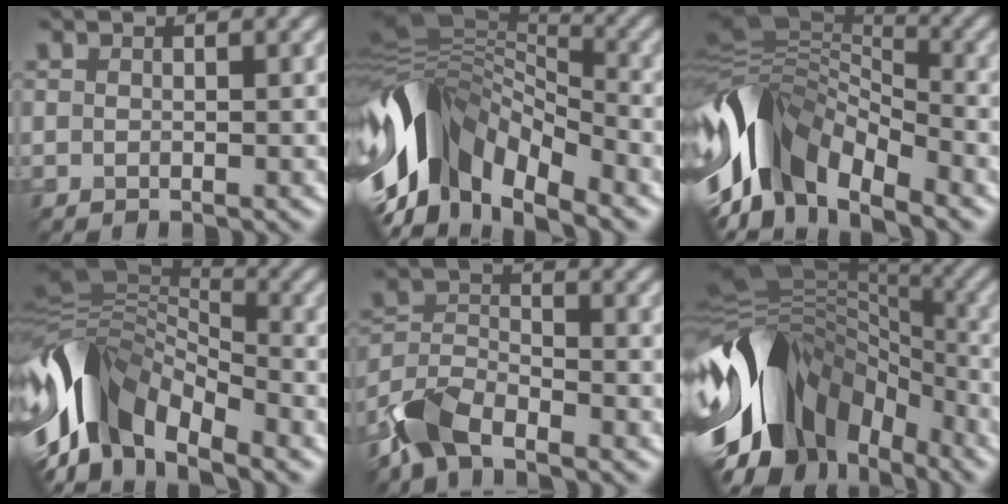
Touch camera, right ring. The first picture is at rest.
{"total": 13.3, "force": [-3.9, 7.7, 10.1], "torque": [-0.203, 0.023, -0.082]}
{"total": 11.5, "force": [-4.3, 6.6, 8.3], "torque": [-0.154, 0.015, -0.100]}
{"total": 10.5, "force": [-4.1, 6.0, 7.5], "torque": [-0.138, 0.015, -0.098]}
{"total": 5.1, "force": [-4.0, 2.3, 2.3], "torque": [-0.047, 0.002, -0.093]}
{"total": 13.1, "force": [-3.7, 8.9, 8.9], "torque": [-0.184, 0.027, -0.081]}